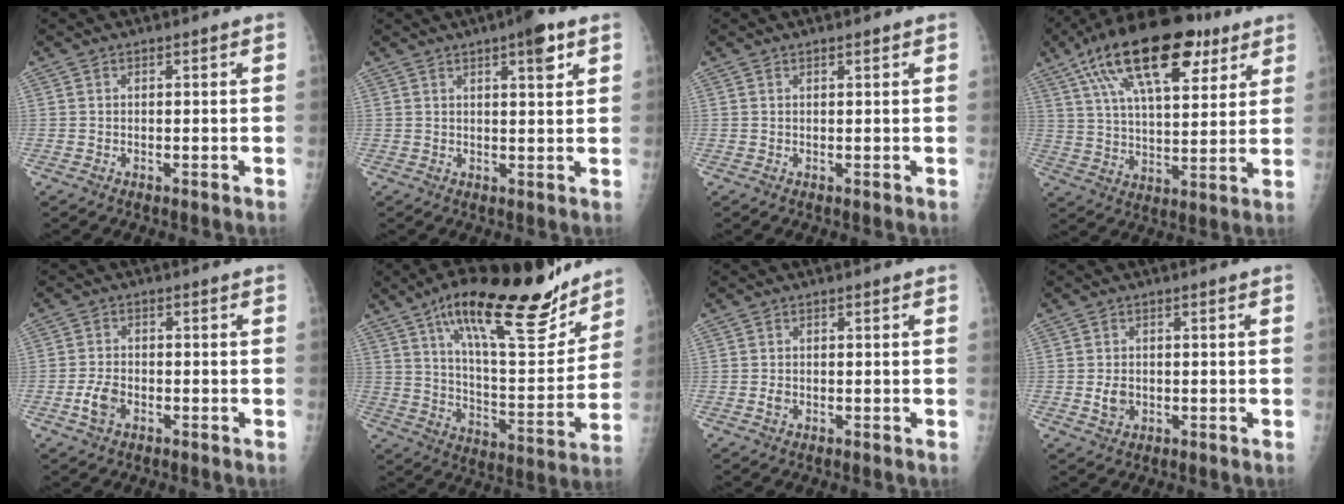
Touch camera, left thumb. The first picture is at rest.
{"total": 5.4, "force": [2.9, 1.4, 4.3], "torque": [-0.051, -0.010, 0.036]}
{"total": 0.7, "force": [0.5, 0.2, 0.4], "torque": [-0.007, -0.002, 0.007]}
{"total": 22.8, "force": [11.9, 10.0, 16.7], "torque": [-0.266, -0.009, 0.198]}
{"total": 4.1, "force": [-1.7, 2.6, 2.7], "torque": [-0.053, 0.010, -0.034]}
{"total": 25.8, "force": [17.2, 7.9, 17.6], "torque": [-0.230, -0.068, 0.275]}
{"total": 1.3, "force": [-0.4, 1.0, 0.8], "torque": [-0.011, 0.001, -0.007]}
{"total": 3.0, "force": [-0.5, 2.4, 1.9], "torque": [-0.026, 0.001, -0.005]}